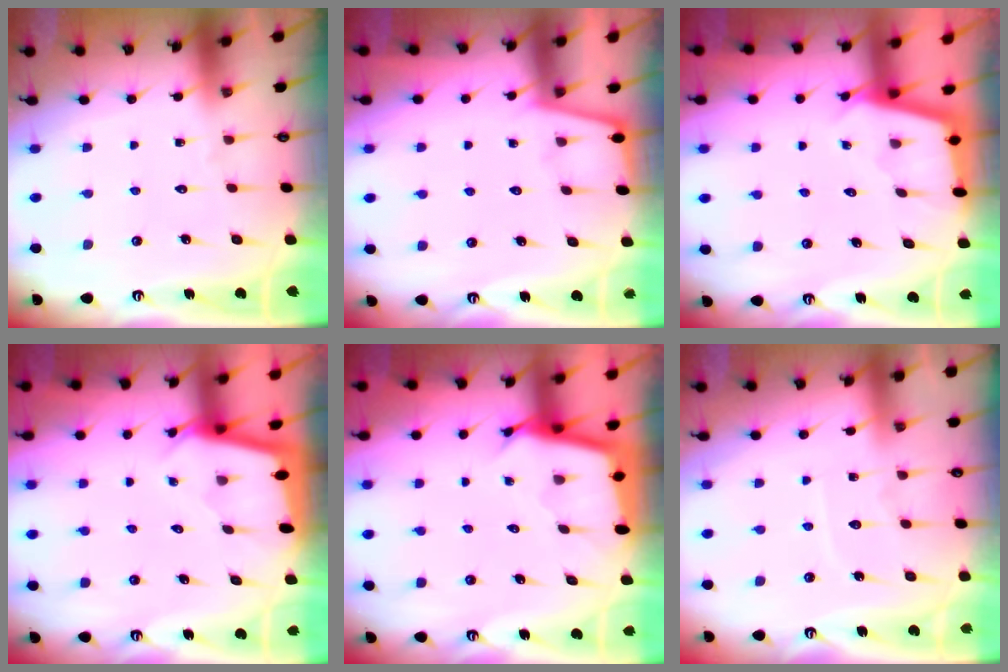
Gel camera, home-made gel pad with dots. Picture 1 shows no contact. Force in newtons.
{"total": 1.7, "press": 1.7, "slide": 0.1}
{"total": 2.2, "press": 2.2, "slide": 0.1}
{"total": 2.1, "press": 2.1, "slide": 0.1}
{"total": 2.5, "press": 2.5, "slide": 0.1}
{"total": 4.9, "press": 4.9, "slide": 0.4}